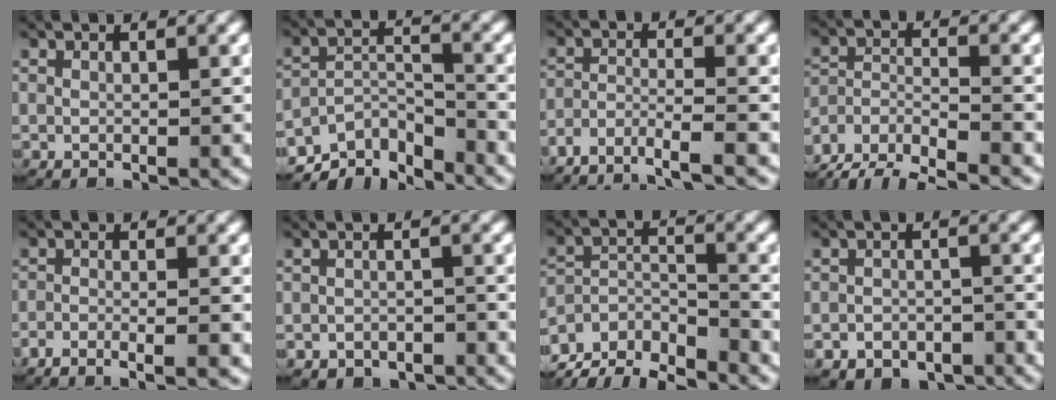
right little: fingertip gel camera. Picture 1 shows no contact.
{"total": 10.7, "force": [-7.5, 6.0, 4.8], "torque": [-0.078, -0.031, -0.121]}
{"total": 6.9, "force": [-6.1, 1.9, 2.7], "torque": [-0.055, -0.023, -0.093]}
{"total": 7.7, "force": [-4.9, 5.5, 2.3], "torque": [-0.061, -0.021, -0.091]}
{"total": 3.6, "force": [-2.9, 0.7, 2.0], "torque": [-0.041, -0.003, -0.050]}
{"total": 2.8, "force": [-2.4, 1.5, 0.1], "torque": [0.007, -0.008, -0.042]}
{"total": 12.4, "force": [-8.8, 7.2, 5.0], "torque": [-0.092, -0.049, -0.134]}
{"total": 5.3, "force": [-4.2, 3.2, 0.6], "torque": [0.008, -0.009, -0.073]}